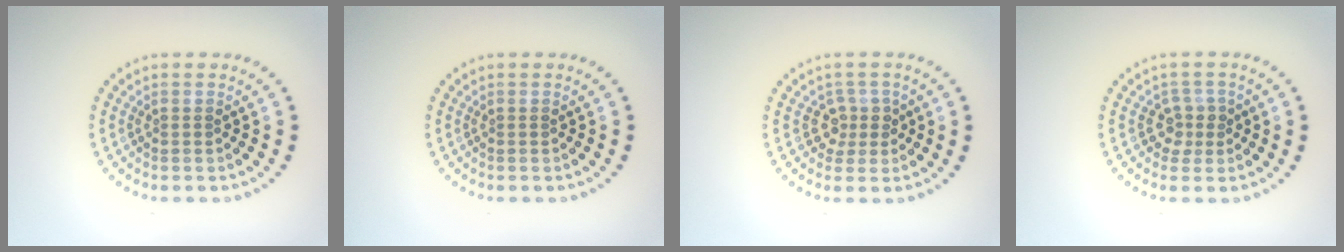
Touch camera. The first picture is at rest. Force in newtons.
{"total": 0.0}
{"total": 2.1, "press": 1.6, "slide": 1.3}
{"total": 1.9, "press": 1.5, "slide": 1.1}